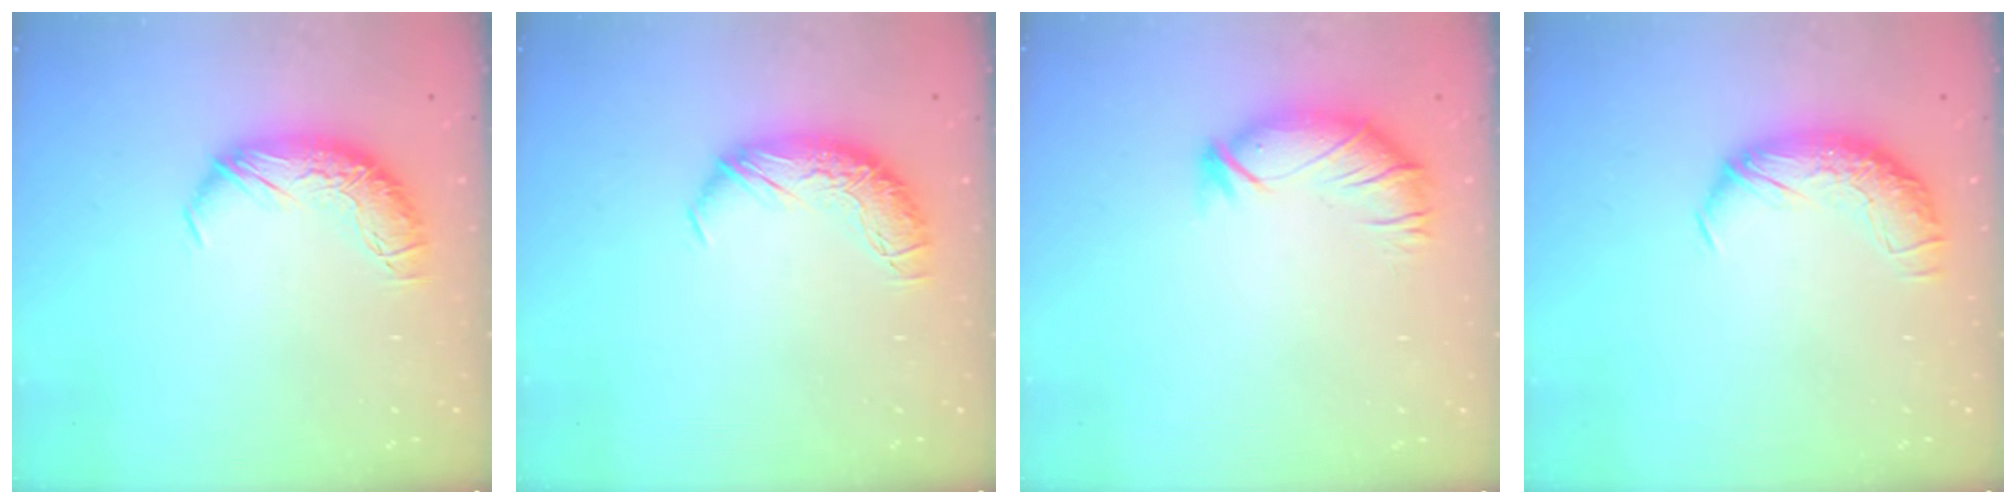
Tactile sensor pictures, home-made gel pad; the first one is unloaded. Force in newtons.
{"total": 0.0}
{"total": 2.9, "press": 2.3, "slide": 1.6}
{"total": 1.7, "press": 0.6, "slide": 1.6}